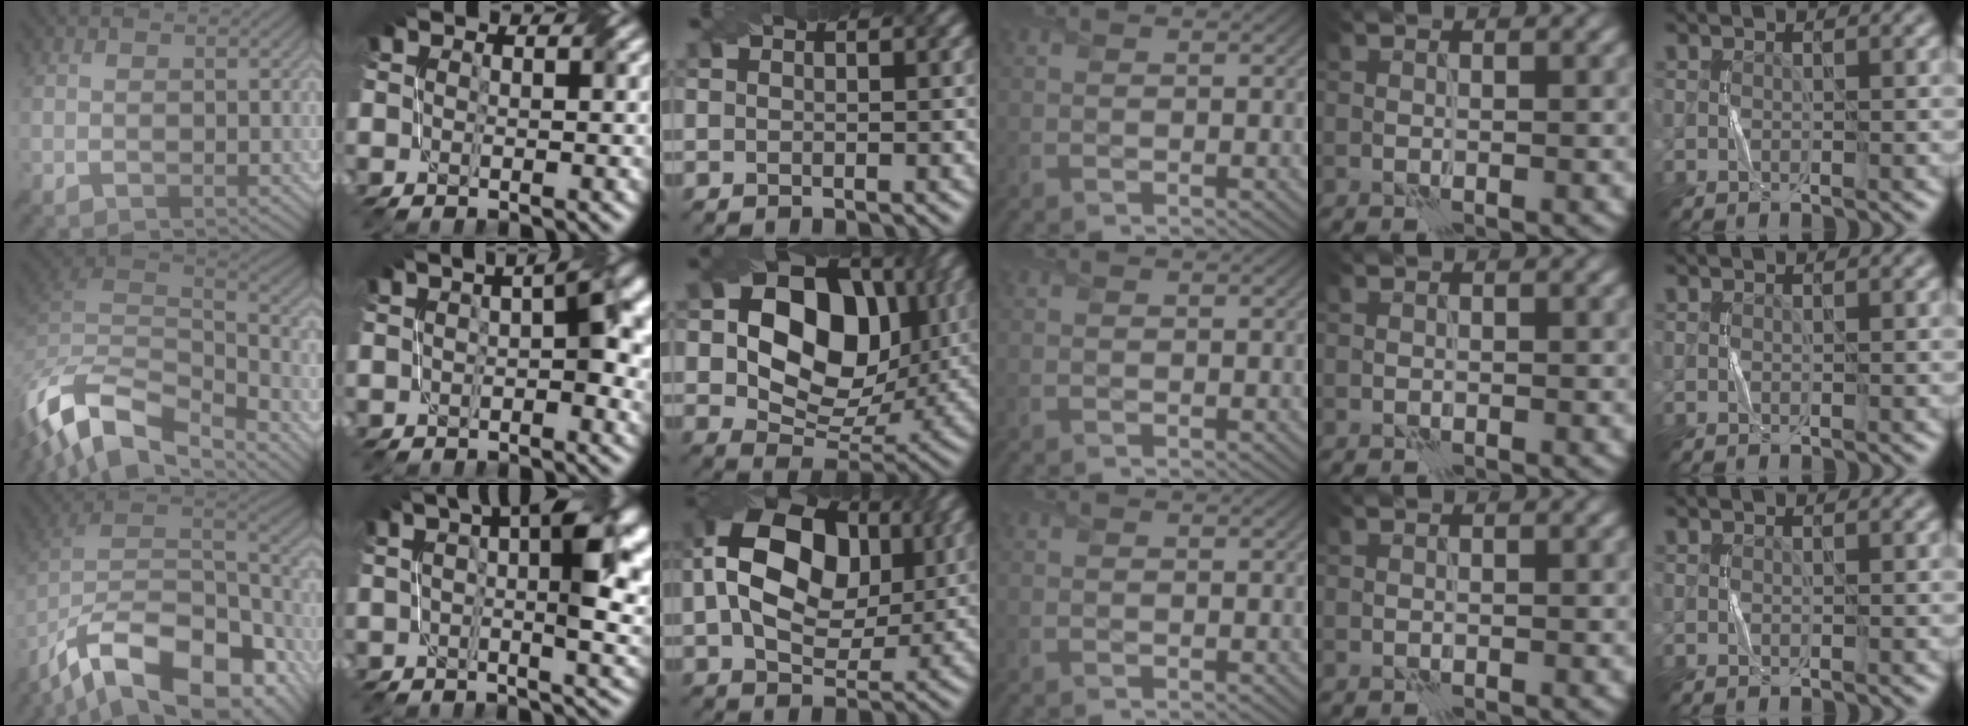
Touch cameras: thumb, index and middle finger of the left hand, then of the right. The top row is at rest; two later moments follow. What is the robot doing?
{"motion": "twist", "object": "screw"}